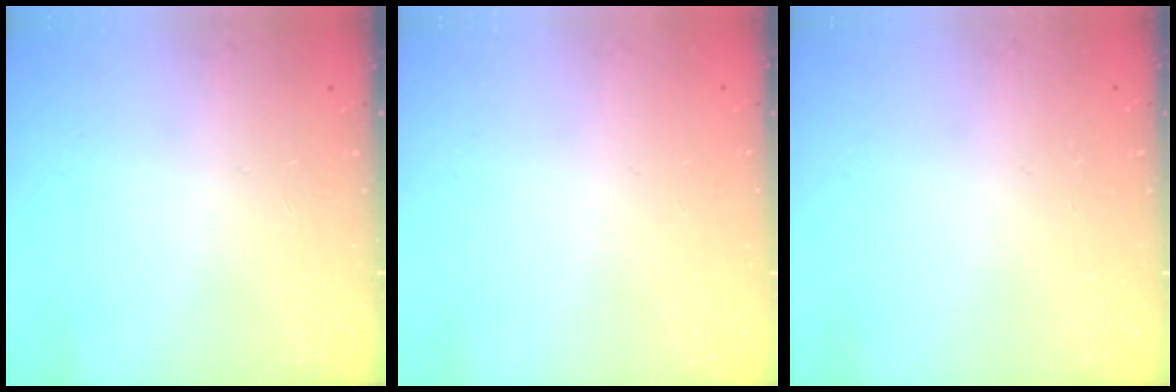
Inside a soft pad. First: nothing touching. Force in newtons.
{"total": 0.0}
{"total": 0.0}